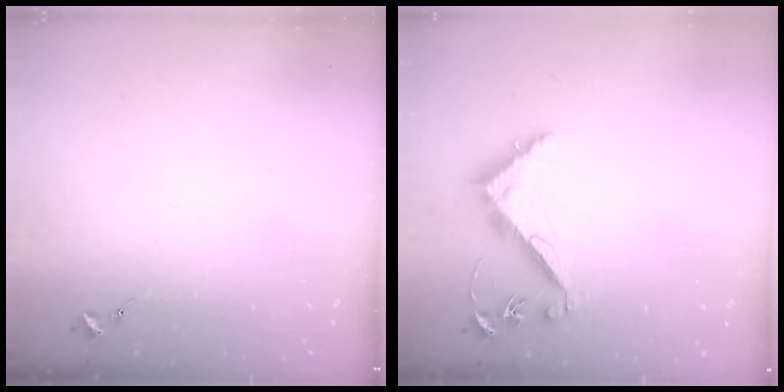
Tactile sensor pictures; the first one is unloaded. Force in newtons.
{"total": 6.7, "press": 6.6, "slide": 0.7}